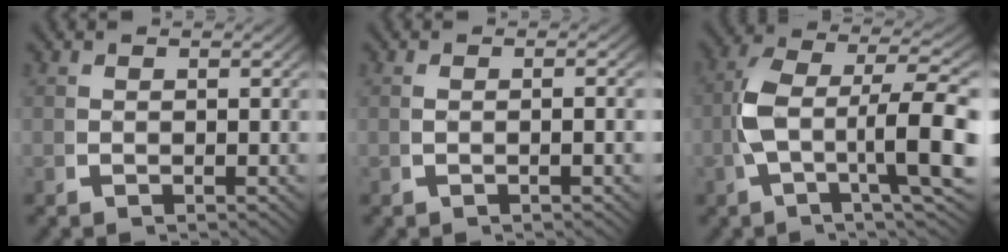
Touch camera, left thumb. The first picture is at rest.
{"total": 1.1, "force": [-0.3, -0.4, 1.0], "torque": [-0.024, 0.002, -0.004]}
{"total": 9.6, "force": [-0.8, 4.0, 8.7], "torque": [-0.178, -0.013, -0.010]}